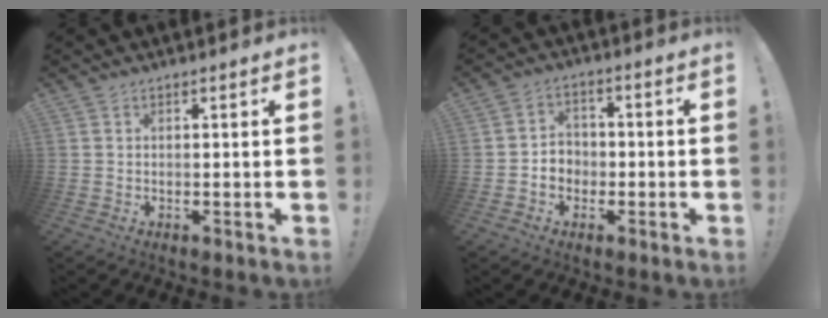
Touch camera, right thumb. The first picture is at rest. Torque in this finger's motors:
{"motor_torque": [0.36, 0.25, 0.27, -0.42, 0.00]}